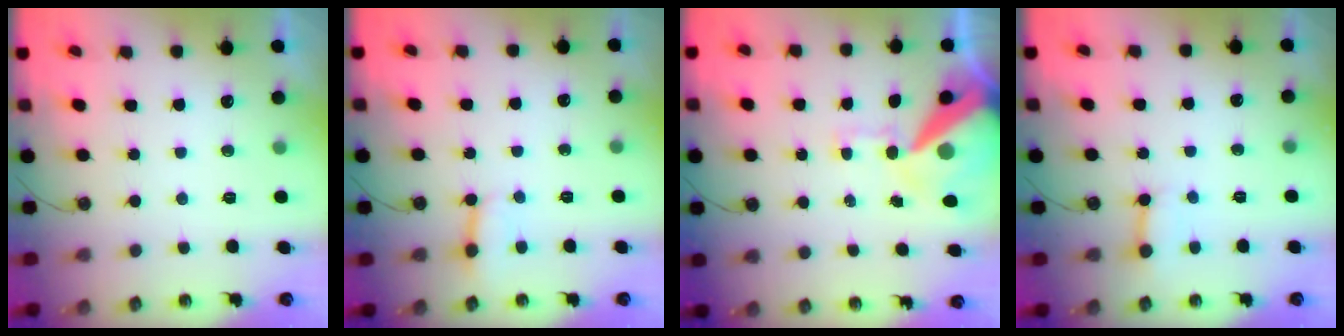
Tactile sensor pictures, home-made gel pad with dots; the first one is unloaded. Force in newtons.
{"total": 2.9, "press": 2.8, "slide": 0.5}
{"total": 18.4, "press": 18.3, "slide": 2.3}
{"total": 3.3, "press": 3.3, "slide": 0.4}